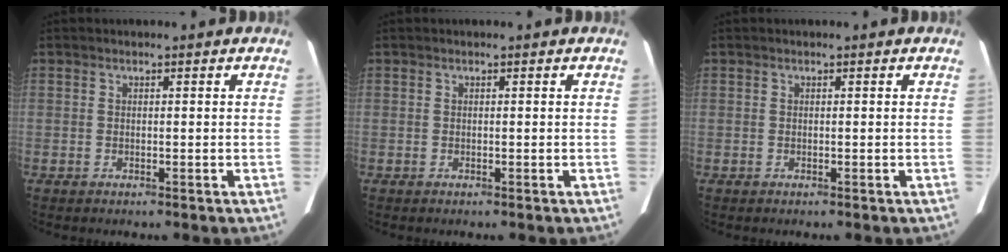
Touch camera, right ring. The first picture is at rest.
{"total": 0.0}
{"total": 0.0}